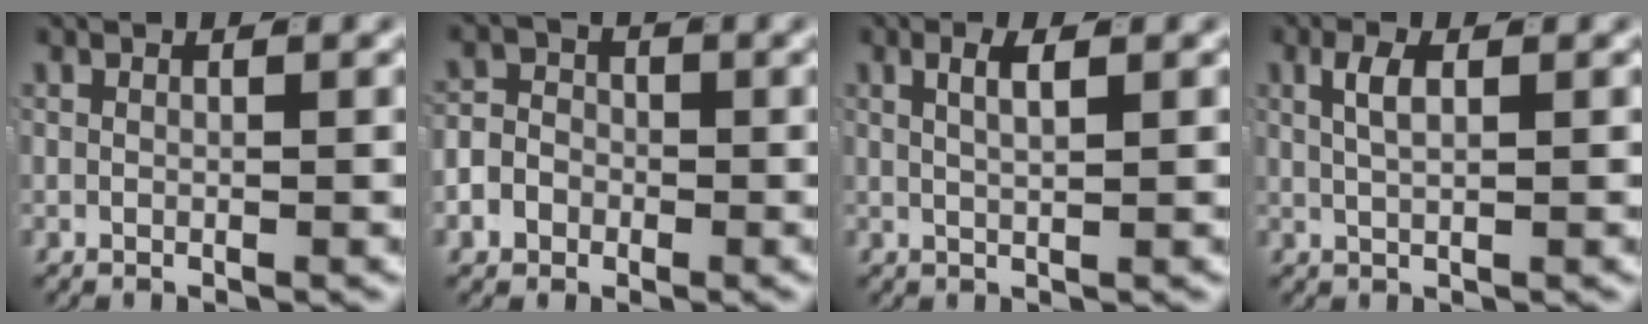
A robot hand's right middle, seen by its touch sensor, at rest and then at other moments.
{"total": 4.6, "force": [-1.4, 4.1, 1.6], "torque": [-0.025, -0.002, -0.032]}
{"total": 2.2, "force": [1.0, 0.3, 1.9], "torque": [-0.028, 0.000, 0.019]}
{"total": 2.1, "force": [0.8, 0.4, 1.9], "torque": [-0.032, 0.001, 0.016]}